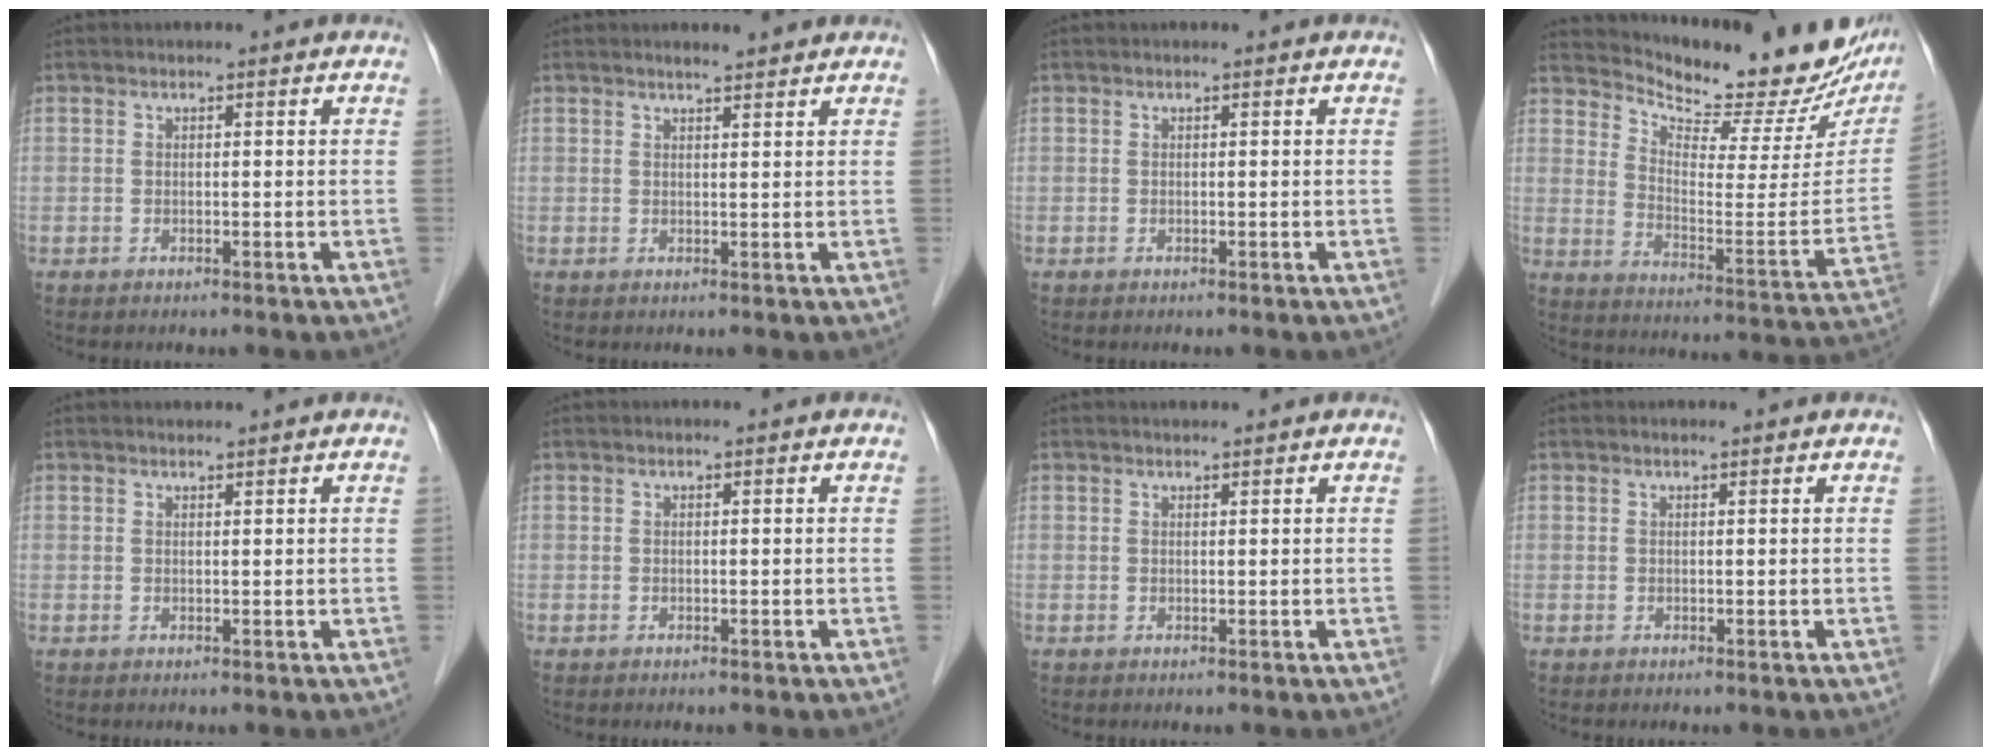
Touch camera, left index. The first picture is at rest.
{"total": 2.6, "force": [2.3, 0.2, 1.2], "torque": [-0.021, 0.009, 0.036]}
{"total": 0.0}
{"total": 21.1, "force": [19.1, 5.2, 7.3], "torque": [-0.107, -0.059, 0.251]}
{"total": 1.2, "force": [1.1, 0.0, 0.3], "torque": [-0.008, 0.009, 0.023]}
{"total": 0.0}
{"total": 1.2, "force": [1.1, 0.0, 0.5], "torque": [-0.009, 0.009, 0.021]}
{"total": 0.7, "force": [0.6, 0.0, 0.3], "torque": [-0.011, 0.008, 0.012]}